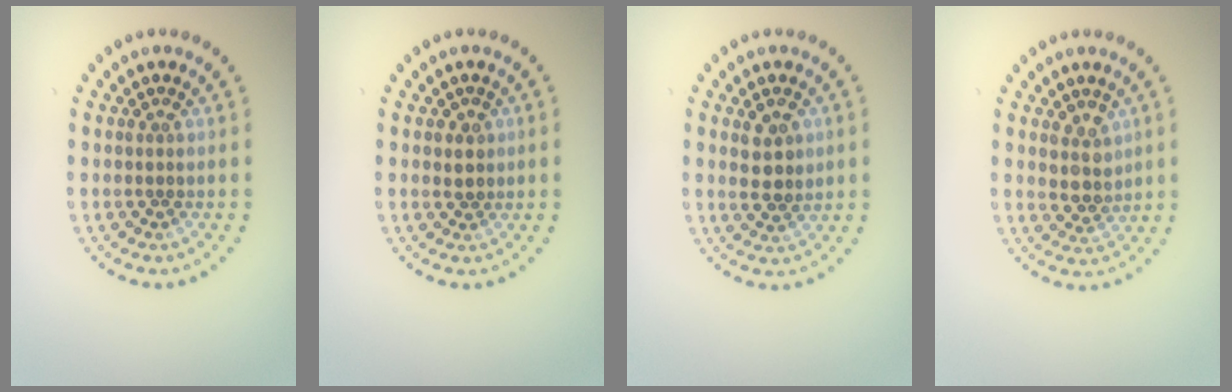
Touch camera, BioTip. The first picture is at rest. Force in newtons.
{"total": 1.0, "press": 0.9, "slide": 0.5}
{"total": 2.8, "press": 2.8, "slide": 0.4}
{"total": 2.5, "press": 2.2, "slide": 1.2}